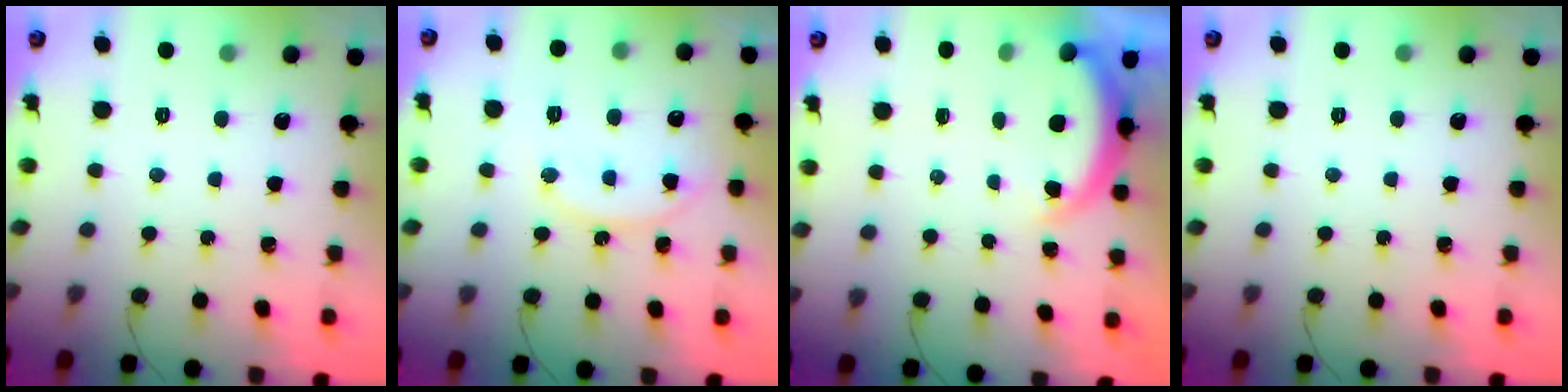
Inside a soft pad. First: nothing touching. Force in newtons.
{"total": 10.5, "press": 10.5, "slide": 0.5}
{"total": 3.9, "press": 3.9, "slide": 0.6}
{"total": 0.0}